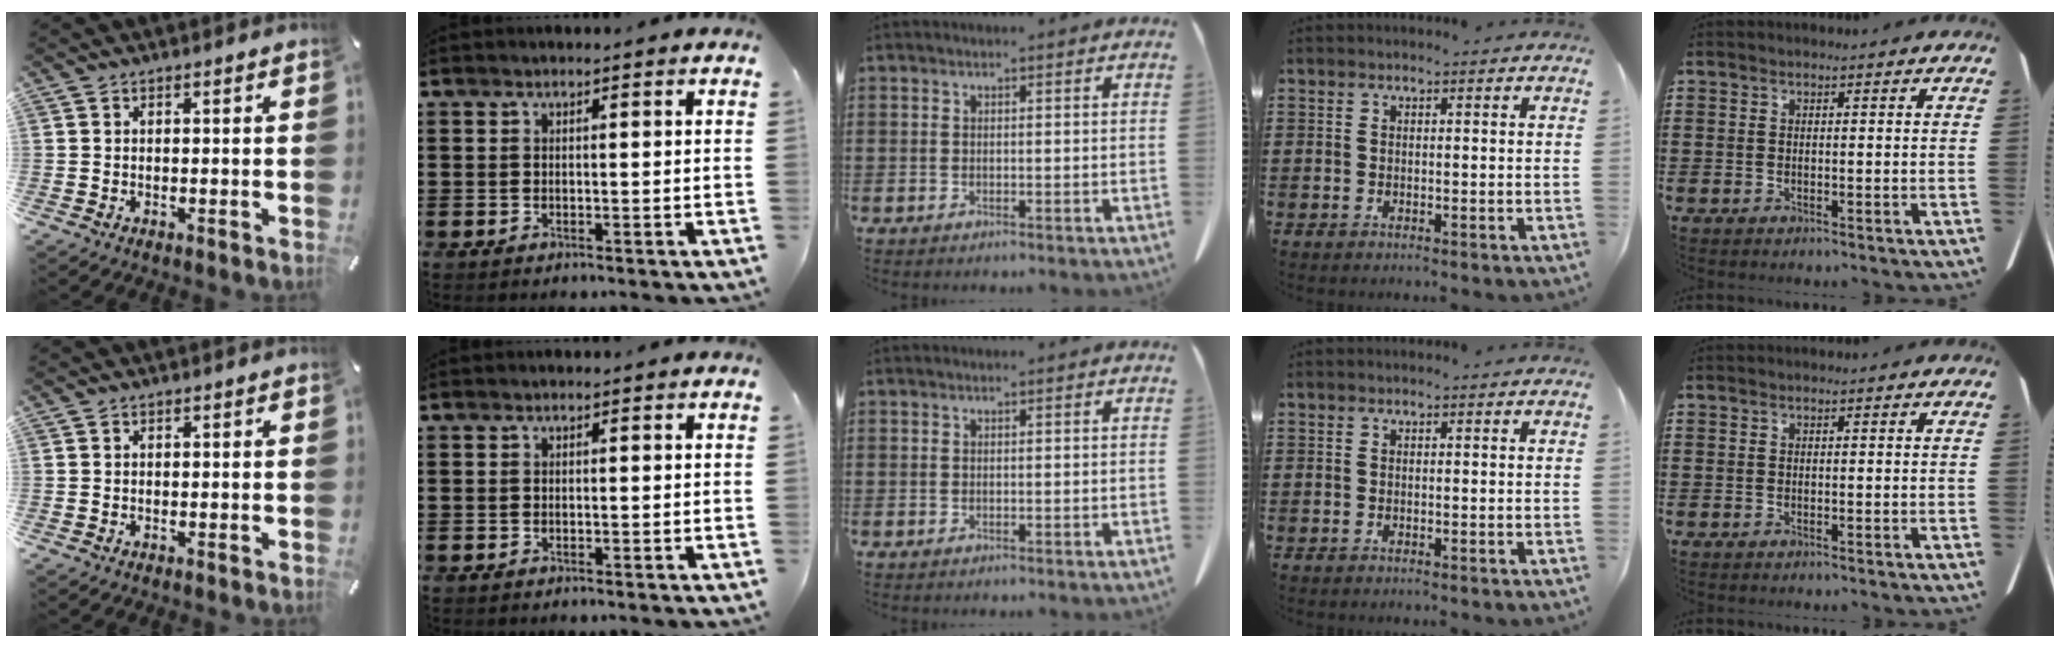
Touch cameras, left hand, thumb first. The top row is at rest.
{}